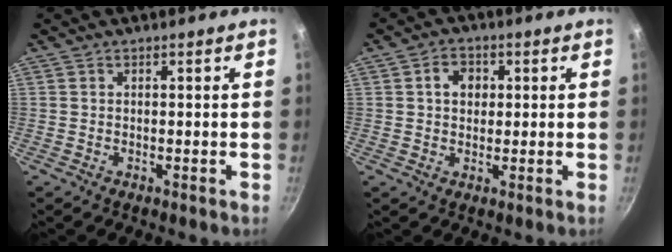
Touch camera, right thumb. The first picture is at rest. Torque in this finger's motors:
{"motor_torque": [0.14, 0.86, 0.35, -0.30, 0.01]}